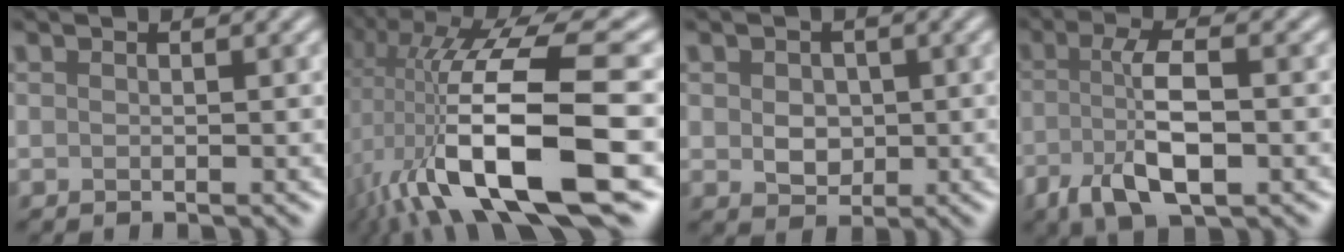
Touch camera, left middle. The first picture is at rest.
{"total": 15.4, "force": [-2.9, 4.5, 14.5], "torque": [-0.262, 0.012, -0.049]}
{"total": 2.8, "force": [0.2, 2.2, 1.8], "torque": [-0.032, -0.001, 0.002]}
{"total": 5.9, "force": [-2.0, 1.7, 5.3], "torque": [-0.105, 0.002, -0.039]}